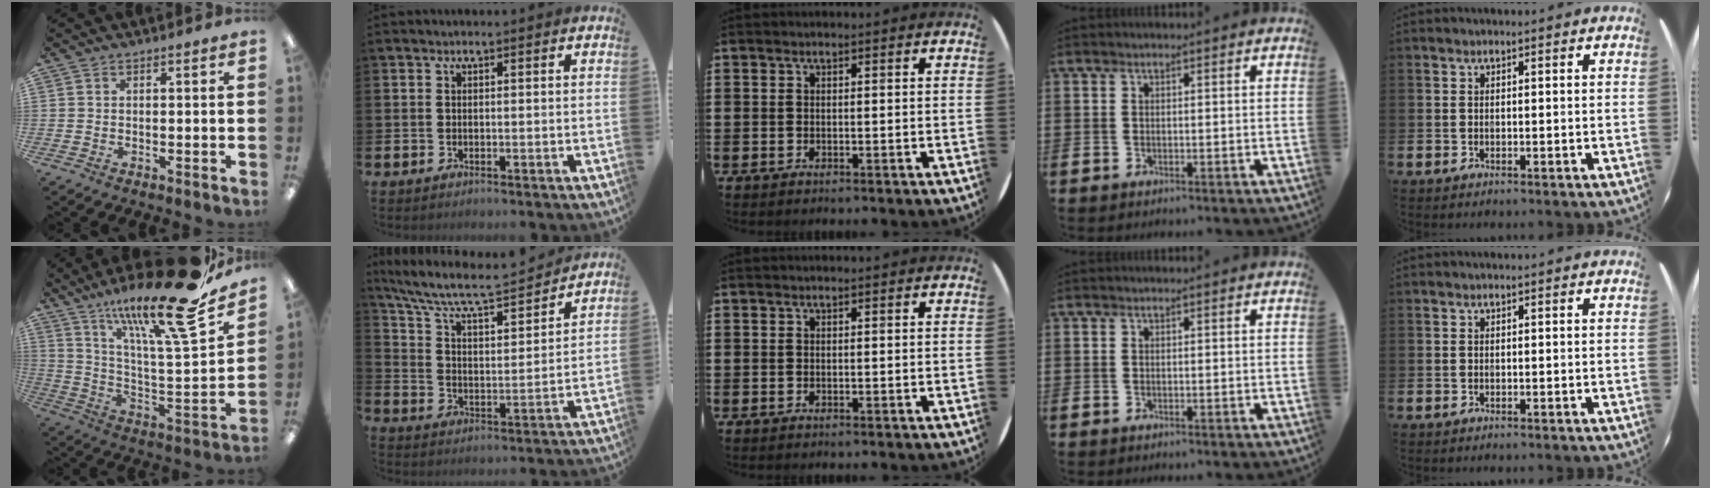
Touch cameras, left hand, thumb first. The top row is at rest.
{"thumb": {"total": 24.1, "force": [17.6, 3.1, 16.2], "torque": [-0.257, -0.118, 0.273]}, "index": {"total": 8.7, "force": [7.8, 1.8, 3.3], "torque": [-0.101, -0.052, 0.131]}}